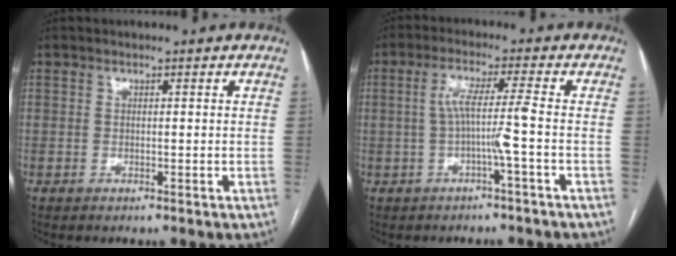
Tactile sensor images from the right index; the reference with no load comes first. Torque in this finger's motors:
{"motor_torque": [0.83, -0.07, 0.43, 0.09]}